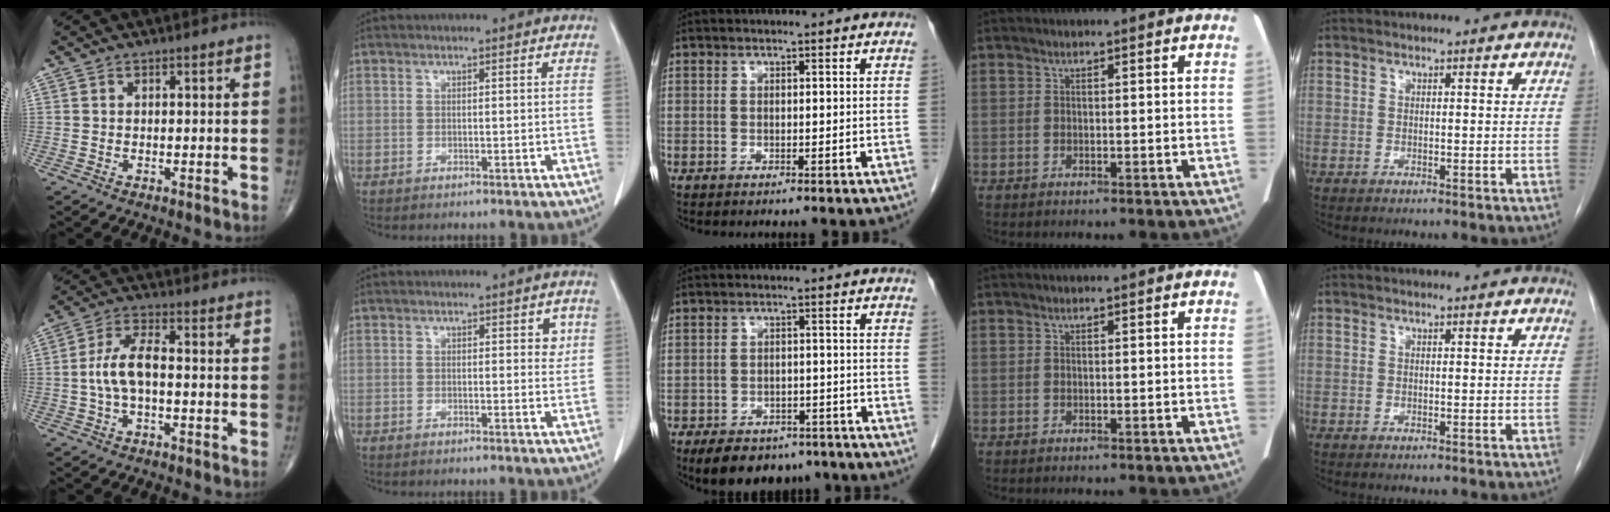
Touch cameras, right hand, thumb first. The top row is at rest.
{"thumb": {"total": 7.0, "force": [-0.8, 3.0, 6.3], "torque": [-0.136, 0.023, -0.020]}, "index": {"total": 1.9, "force": [0.8, 1.1, 1.4], "torque": [-0.010, 0.000, 0.007]}, "middle": {"total": 10.3, "force": [-7.6, 5.7, 3.8], "torque": [-0.054, 0.004, -0.103]}}